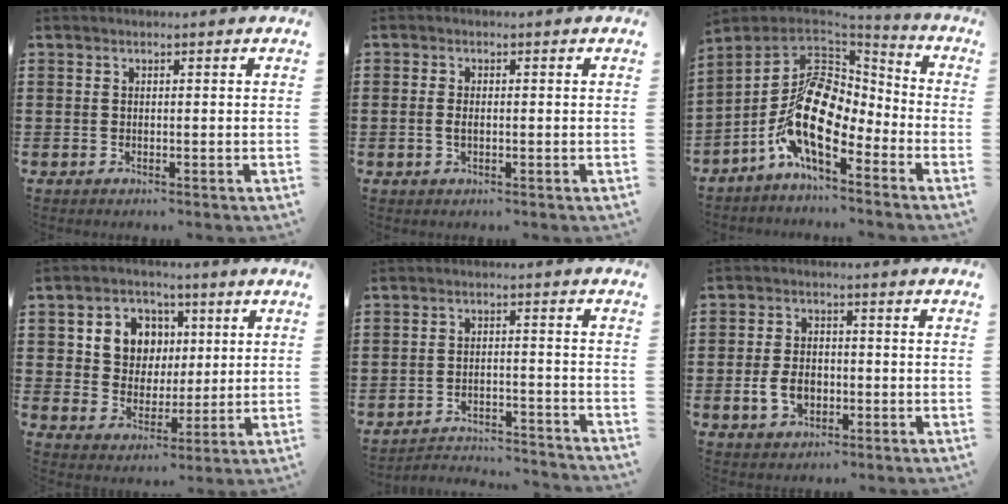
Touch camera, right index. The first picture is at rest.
{"total": 1.4, "force": [-0.3, 0.7, 1.2], "torque": [-0.032, -0.002, -0.007]}
{"total": 13.9, "force": [-5.7, 6.9, 10.7], "torque": [-0.249, 0.001, -0.120]}
{"total": 7.3, "force": [2.2, 6.6, 2.3], "torque": [-0.062, 0.014, 0.036]}
{"total": 3.5, "force": [-3.4, 0.4, 0.4], "torque": [-0.018, 0.003, -0.076]}
{"total": 4.9, "force": [-1.3, 3.4, 3.3], "torque": [-0.070, -0.003, -0.027]}